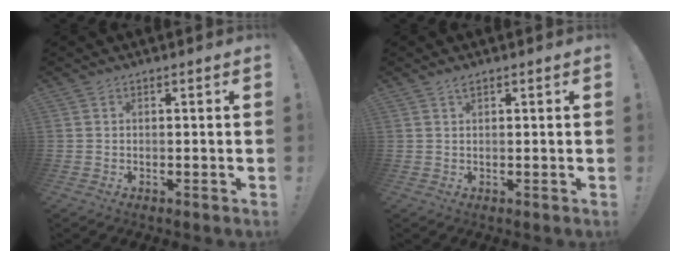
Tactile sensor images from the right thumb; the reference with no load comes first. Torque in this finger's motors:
{"motor_torque": [0.19, -0.25, 0.13, -0.05, 0.00]}